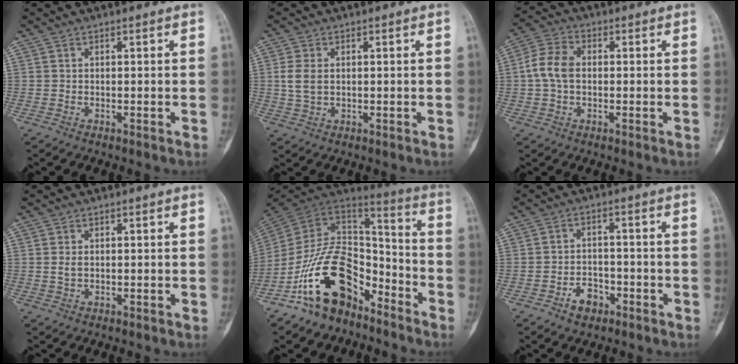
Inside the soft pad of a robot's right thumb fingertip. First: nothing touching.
{"total": 4.0, "force": [0.5, 2.7, 3.0], "torque": [-0.066, 0.000, 0.012]}
{"total": 7.1, "force": [0.0, 5.0, 5.1], "torque": [-0.102, 0.019, -0.007]}
{"total": 1.4, "force": [0.2, 0.8, 1.1], "torque": [-0.021, -0.001, 0.007]}
{"total": 20.2, "force": [-11.4, 11.7, 11.8], "torque": [-0.180, 0.108, -0.207]}
{"total": 4.7, "force": [-2.7, 3.1, 2.2], "torque": [-0.021, 0.026, -0.041]}